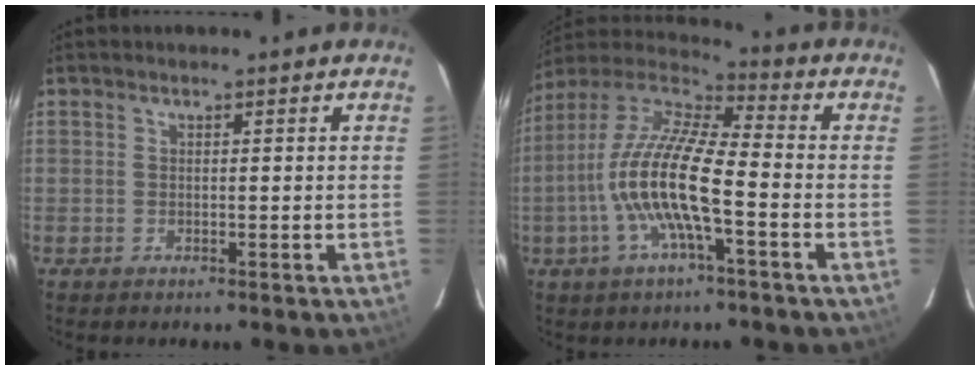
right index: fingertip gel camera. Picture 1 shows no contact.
{"total": 15.7, "force": [-4.0, 3.3, 14.8], "torque": [-0.284, -0.003, -0.084]}